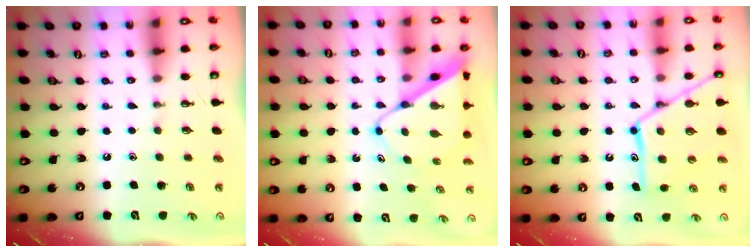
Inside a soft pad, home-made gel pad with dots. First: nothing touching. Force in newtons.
{"total": 9.9, "press": 9.9, "slide": 0.7}
{"total": 16.8, "press": 16.8, "slide": 1.4}